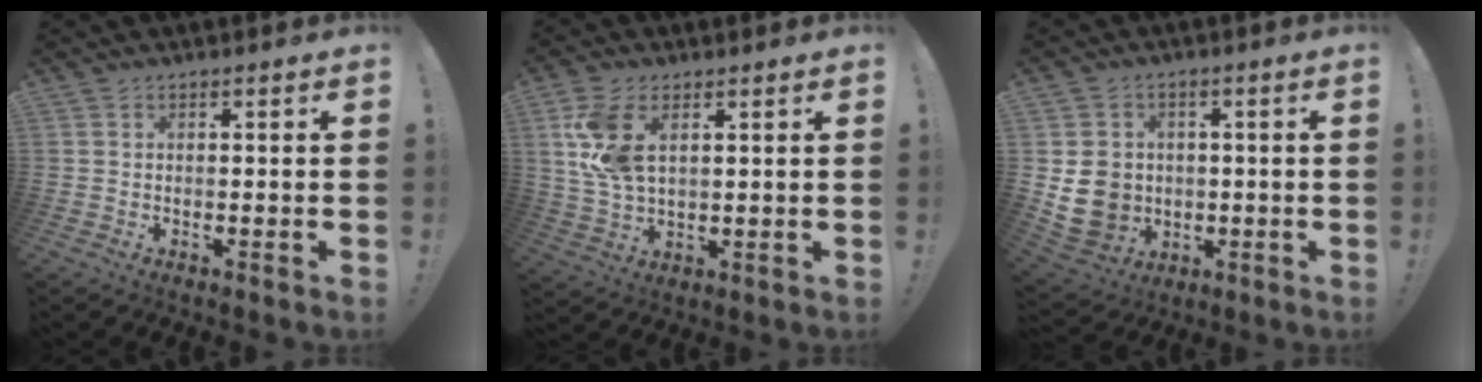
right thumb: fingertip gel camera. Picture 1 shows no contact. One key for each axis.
{"total": 10.9, "fx": 4.2, "fy": 6.0, "fz": 8.1, "tx": -0.160, "ty": -0.012, "tz": 0.079}
{"total": 10.6, "fx": -0.4, "fy": 9.5, "fz": 4.5, "tx": -0.092, "ty": 0.005, "tz": 0.001}